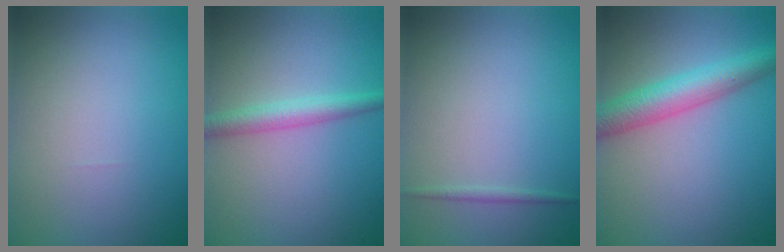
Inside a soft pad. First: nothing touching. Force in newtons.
{"total": 2.4, "press": 2.4, "slide": 0.0}
{"total": 0.6, "press": 0.6, "slide": 0.0}
{"total": 4.7, "press": 4.7, "slide": 0.2}